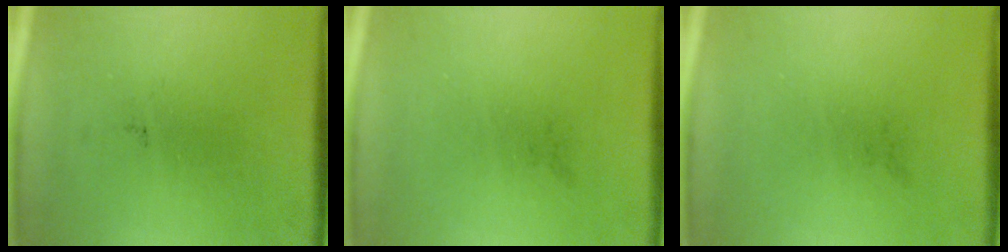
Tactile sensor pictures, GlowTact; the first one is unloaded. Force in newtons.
{"total": 0.0}
{"total": 0.0}